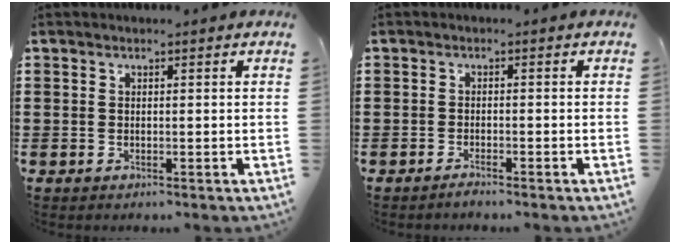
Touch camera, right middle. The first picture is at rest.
{"total": 1.0, "force": [-0.9, -0.1, 0.5], "torque": [-0.010, -0.003, -0.017]}